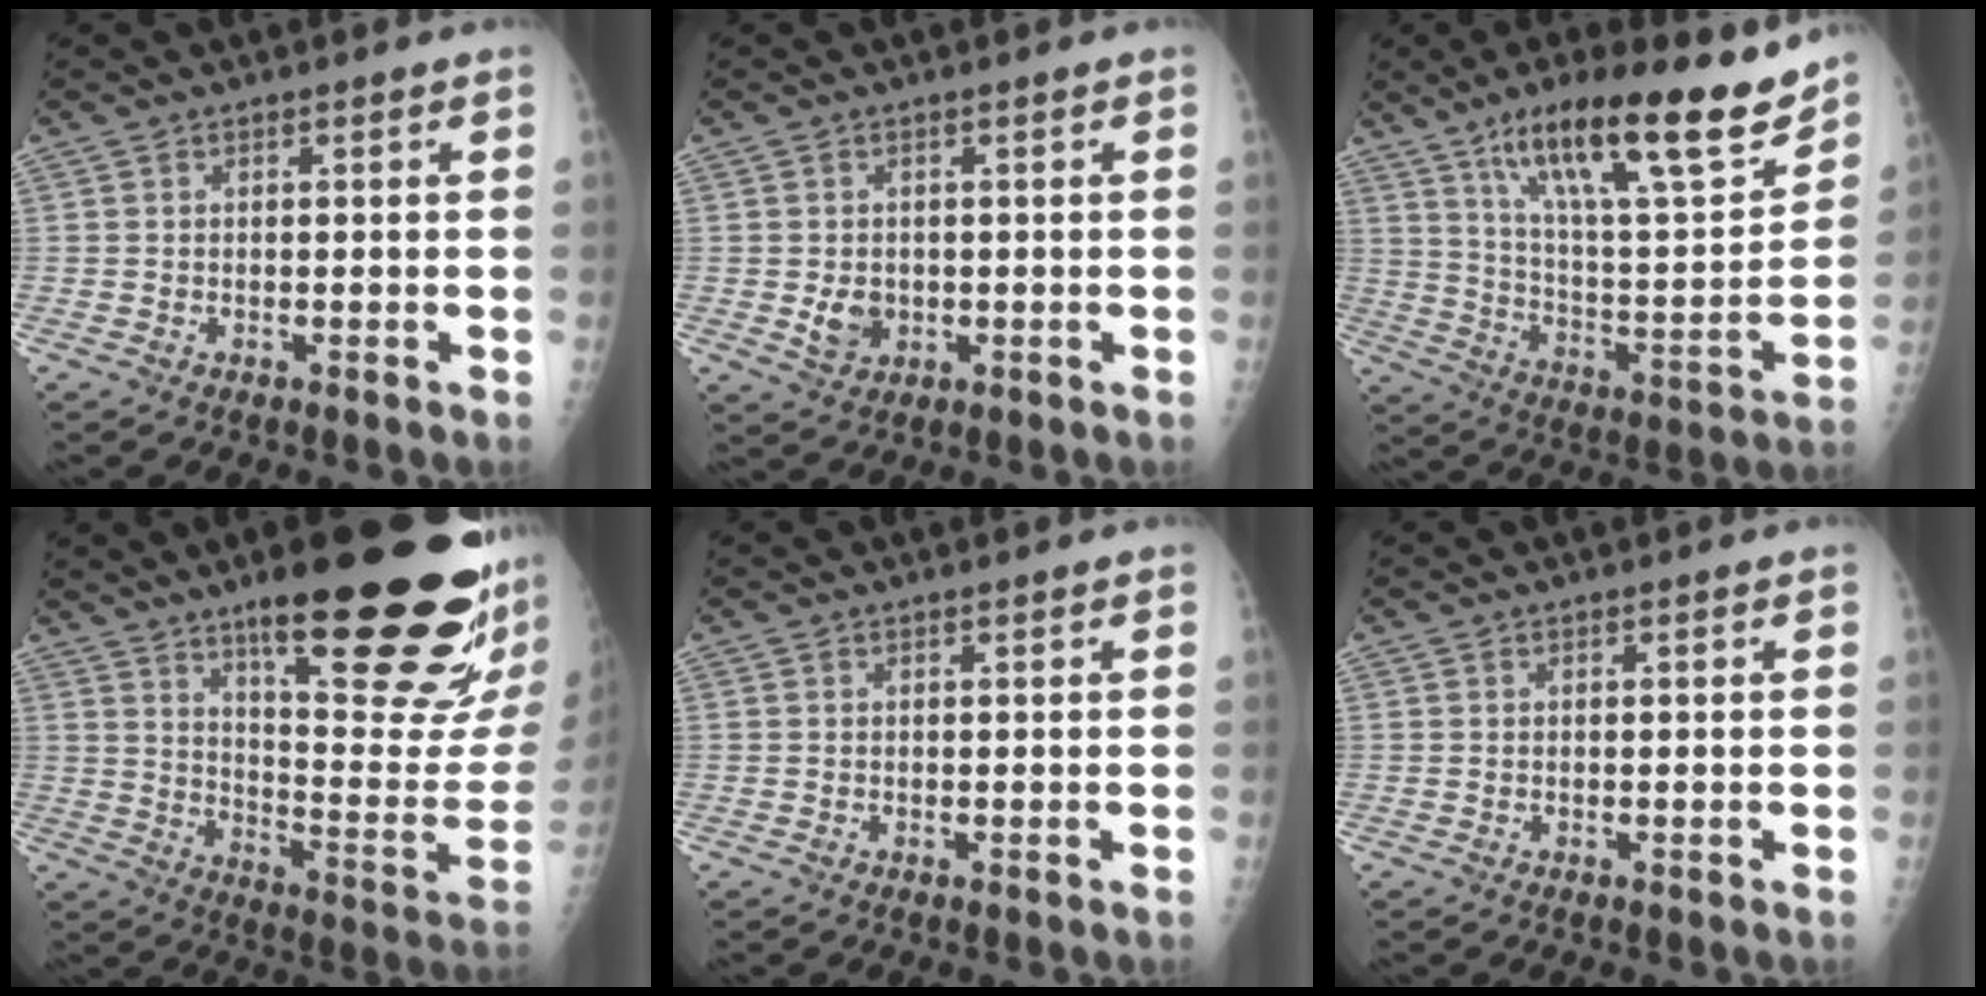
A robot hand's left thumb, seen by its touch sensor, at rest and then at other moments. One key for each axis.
{"total": 3.6, "fx": -0.2, "fy": 3.0, "fz": 2.1, "tx": -0.024, "ty": -0.003, "tz": 0.005}
{"total": 23.9, "fx": 16.2, "fy": 5.2, "fz": 16.8, "tx": -0.245, "ty": -0.067, "tz": 0.271}
{"total": 28.9, "fx": 16.7, "fy": 6.0, "fz": 22.8, "tx": -0.264, "ty": -0.071, "tz": 0.259}
{"total": 0.0}
{"total": 0.0}